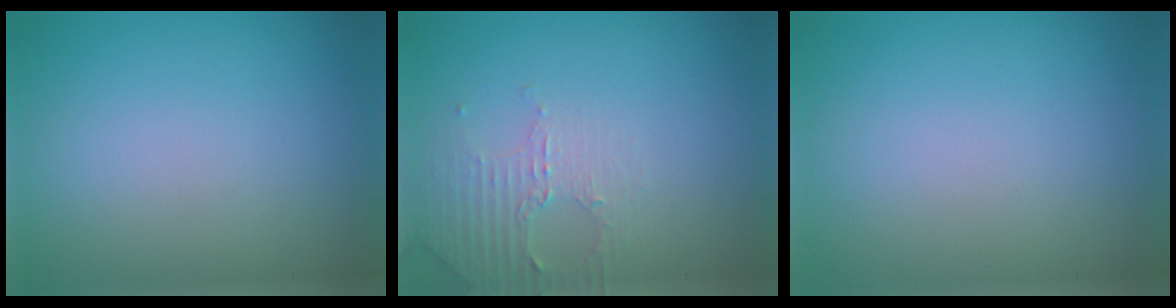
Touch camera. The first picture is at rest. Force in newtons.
{"total": 2.6, "press": 2.5, "slide": 0.7}
{"total": 0.0}